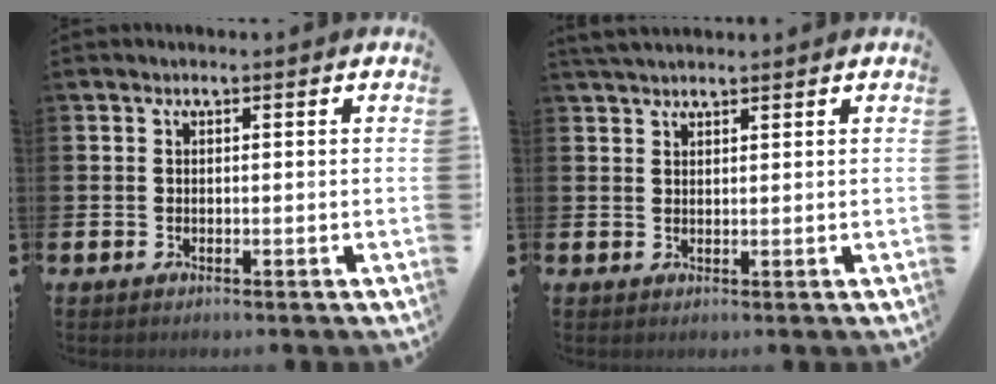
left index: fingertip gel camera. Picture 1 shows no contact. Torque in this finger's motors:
{"motor_torque": [-0.17, -0.17, 0.28, 0.12]}